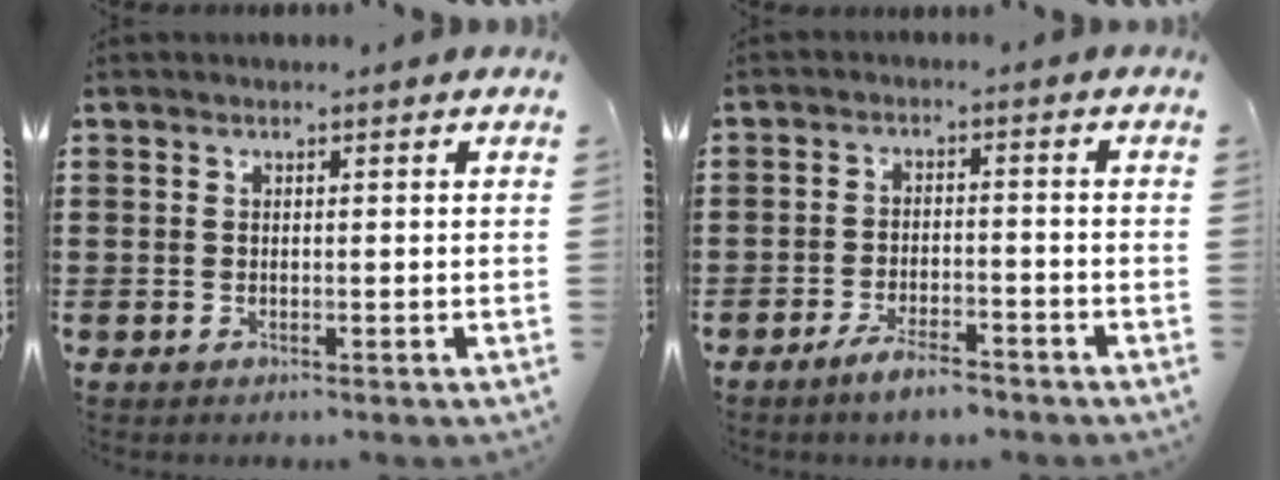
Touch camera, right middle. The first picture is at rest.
{"total": 4.2, "force": [-3.5, 0.8, 2.1], "torque": [-0.043, 0.002, -0.067]}